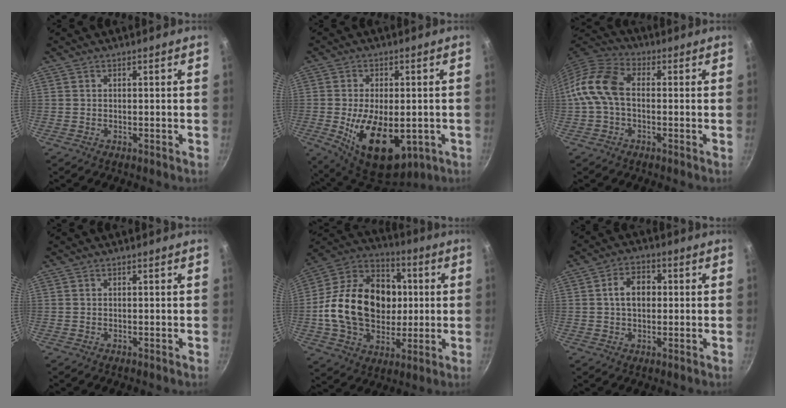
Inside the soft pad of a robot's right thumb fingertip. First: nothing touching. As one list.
[{"total": 16.0, "force": [-3.5, 8.9, 12.8], "torque": [-0.189, -0.008, -0.037]}, {"total": 10.4, "force": [-0.5, 6.7, 8.0], "torque": [-0.152, 0.034, -0.031]}, {"total": 0.0}, {"total": 24.6, "force": [0.7, 18.3, 16.4], "torque": [-0.245, 0.029, 0.008]}, {"total": 6.3, "force": [0.5, 4.5, 4.5], "torque": [-0.052, 0.015, 0.003]}]